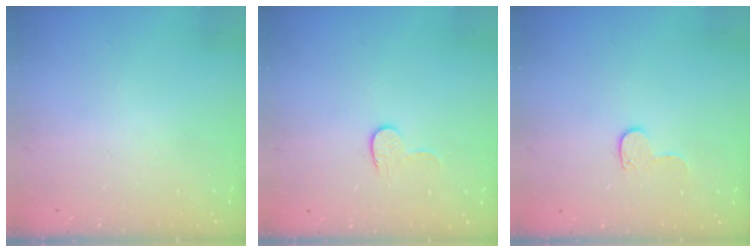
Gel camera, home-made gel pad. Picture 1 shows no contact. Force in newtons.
{"total": 5.4, "press": 5.4, "slide": 0.5}
{"total": 6.8, "press": 6.8, "slide": 0.3}